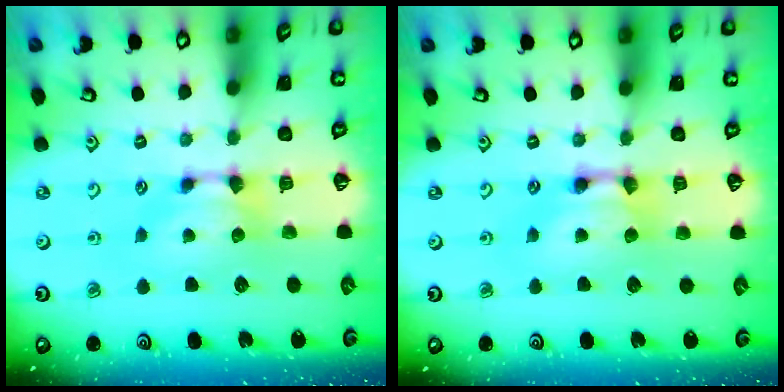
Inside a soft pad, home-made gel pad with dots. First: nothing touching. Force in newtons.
{"total": 2.5, "press": 2.5, "slide": 0.1}